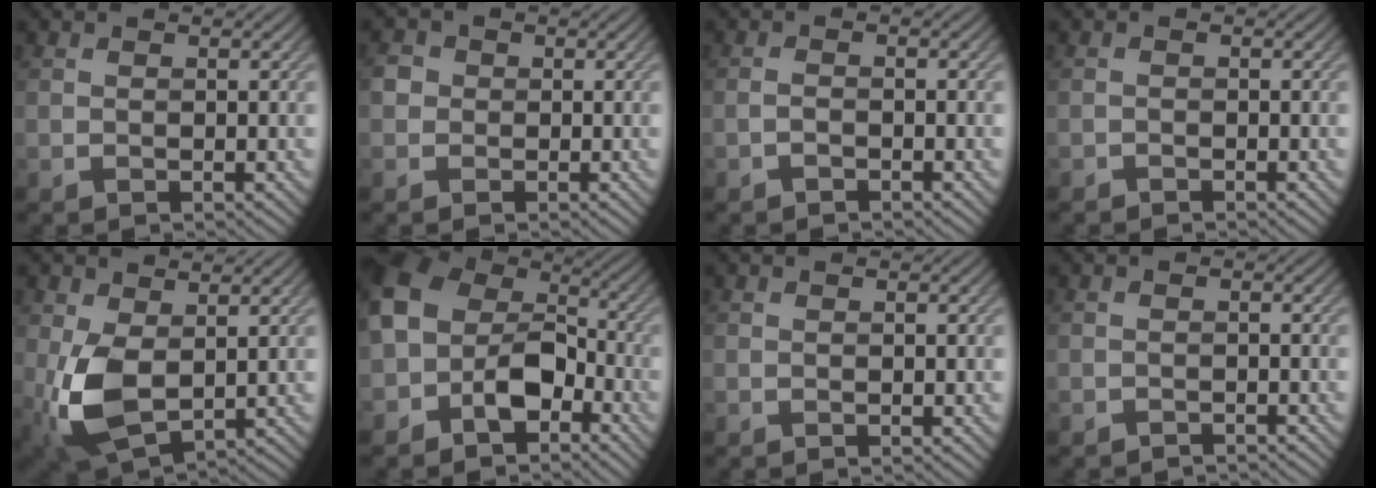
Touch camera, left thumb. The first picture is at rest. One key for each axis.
{"total": 2.3, "fx": -0.1, "fy": 2.3, "fz": 0.3, "tx": -0.001, "ty": 0.008, "tz": -0.020}
{"total": 0.8, "fx": -0.8, "fy": 0.1, "fz": 0.3, "tx": -0.009, "ty": 0.003, "tz": -0.021}
{"total": 0.7, "fx": -0.6, "fy": -0.1, "fz": -0.1, "tx": 0.002, "ty": 0.000, "tz": -0.017}
{"total": 8.3, "fx": 0.2, "fy": 5.0, "fz": 6.7, "tx": -0.169, "ty": -0.013, "tz": 0.004}
{"total": 9.3, "fx": -2.8, "fy": 6.8, "fz": 5.7, "tx": -0.112, "ty": 0.004, "tz": -0.071}
{"total": 0.0}
{"total": 1.1, "fx": -1.1, "fy": -0.1, "fz": 0.0, "tx": 0.004, "ty": 0.001, "tz": -0.022}